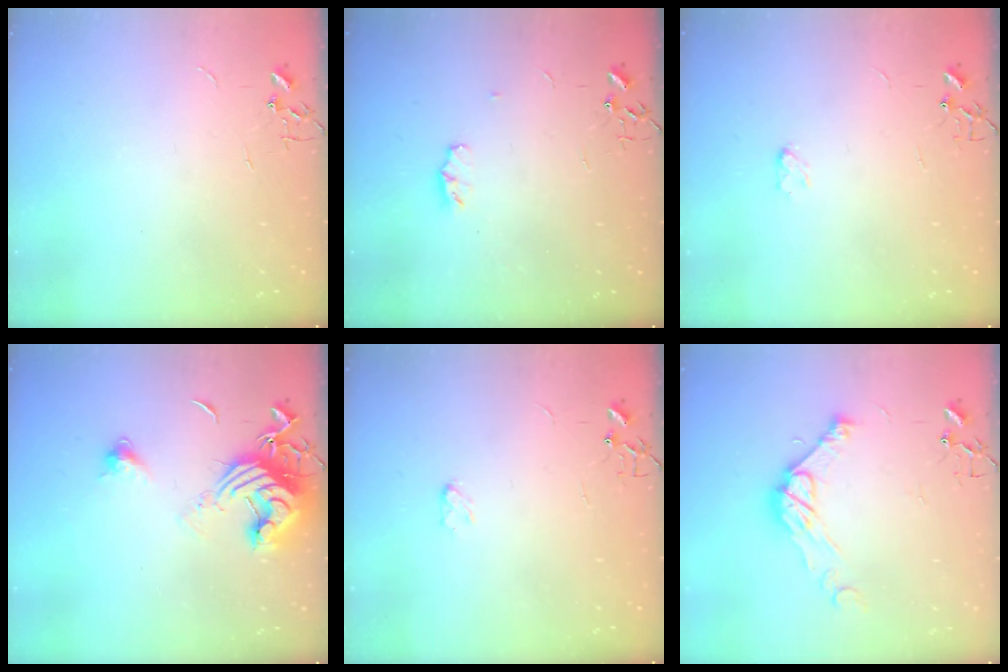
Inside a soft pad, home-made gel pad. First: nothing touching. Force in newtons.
{"total": 4.4, "press": 4.4, "slide": 0.7}
{"total": 2.9, "press": 2.9, "slide": 0.5}
{"total": 13.8, "press": 13.7, "slide": 1.7}
{"total": 2.9, "press": 2.9, "slide": 0.5}
{"total": 11.5, "press": 11.5, "slide": 0.4}